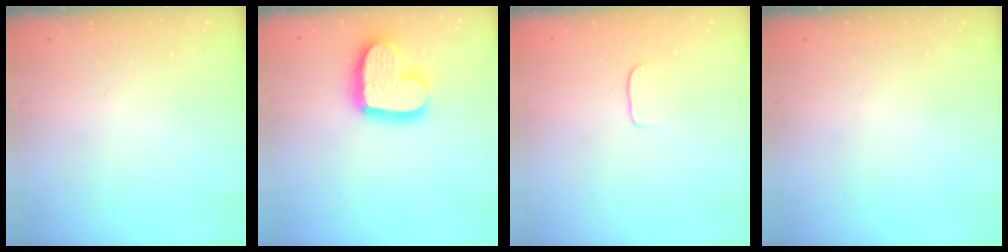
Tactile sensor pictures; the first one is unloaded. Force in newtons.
{"total": 16.4, "press": 16.4, "slide": 1.0}
{"total": 5.0, "press": 4.9, "slide": 0.4}
{"total": 0.0}